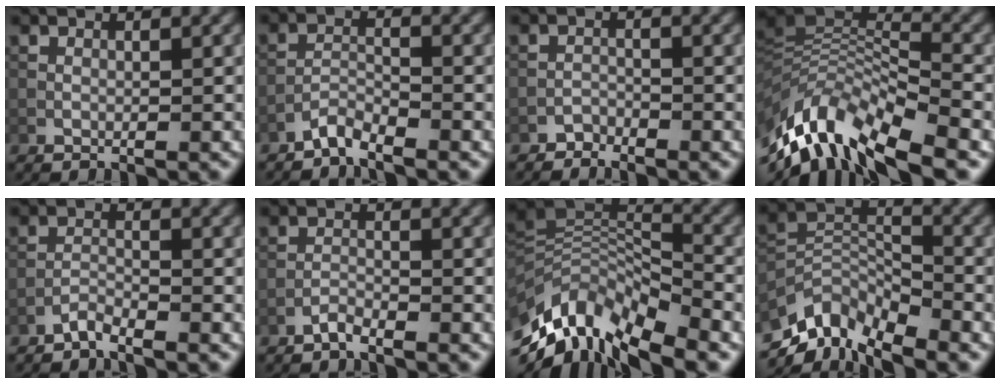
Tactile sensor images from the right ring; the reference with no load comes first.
{"total": 2.0, "force": [-1.9, 0.2, 0.6], "torque": [-0.013, 0.007, -0.043]}
{"total": 1.2, "force": [-1.1, 0.4, 0.0], "torque": [0.002, 0.005, -0.024]}
{"total": 12.1, "force": [-6.7, 4.4, 9.1], "torque": [-0.189, 0.016, -0.124]}
{"total": 1.4, "force": [-1.3, 0.0, 0.4], "torque": [-0.008, 0.005, -0.030]}
{"total": 1.0, "force": [-1.0, 0.0, 0.4], "torque": [-0.008, 0.005, -0.022]}
{"total": 12.3, "force": [-7.4, 5.2, 8.3], "torque": [-0.172, 0.010, -0.131]}
{"total": 8.3, "force": [-6.4, 3.3, 4.1], "torque": [-0.072, -0.005, -0.130]}